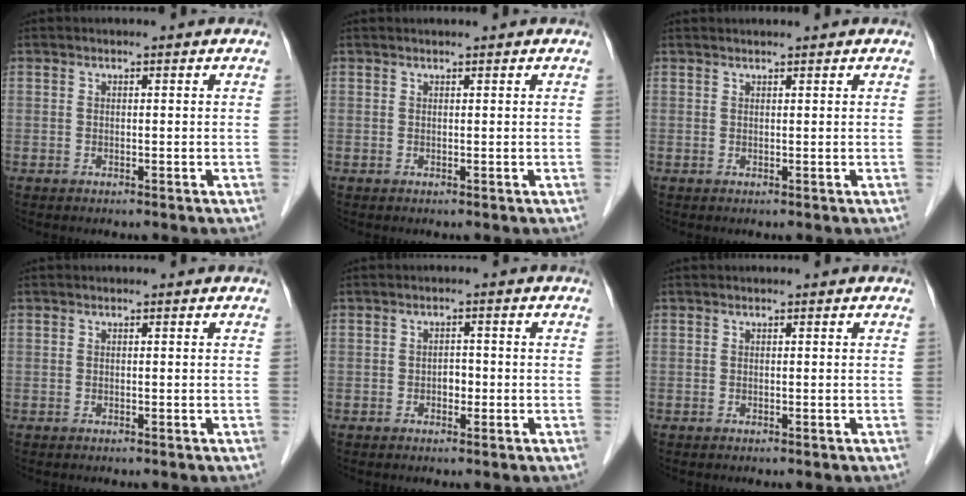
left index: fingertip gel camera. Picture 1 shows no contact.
{"total": 0.8, "force": [0.7, -0.1, 0.3], "torque": [-0.004, 0.012, 0.014]}
{"total": 1.8, "force": [1.7, -0.1, 0.6], "torque": [-0.003, 0.019, 0.029]}
{"total": 0.0}
{"total": 1.5, "force": [-0.5, 1.0, 1.1], "torque": [-0.012, 0.006, -0.010]}
{"total": 0.0}